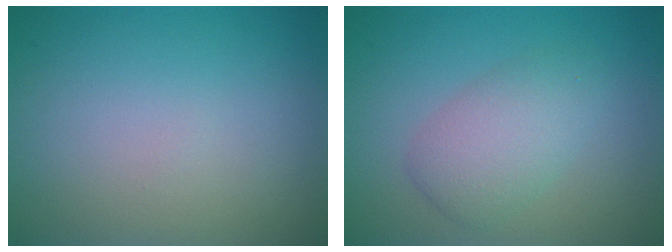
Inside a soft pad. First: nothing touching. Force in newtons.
{"total": 3.5, "press": 3.5, "slide": 0.2}